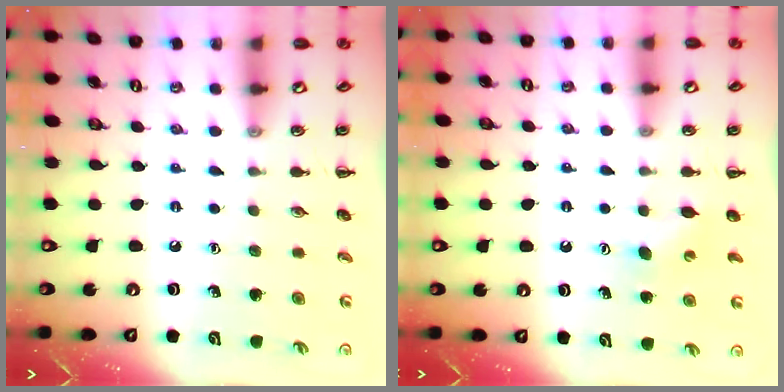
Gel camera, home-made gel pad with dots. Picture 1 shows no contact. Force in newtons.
{"total": 4.2, "press": 4.1, "slide": 1.1}